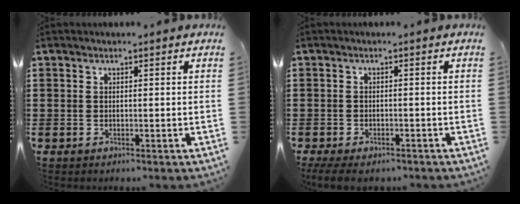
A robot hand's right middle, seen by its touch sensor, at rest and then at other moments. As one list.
[{"total": 1.9, "force": [-1.7, 0.5, 0.6], "torque": [-0.020, -0.002, -0.038]}]